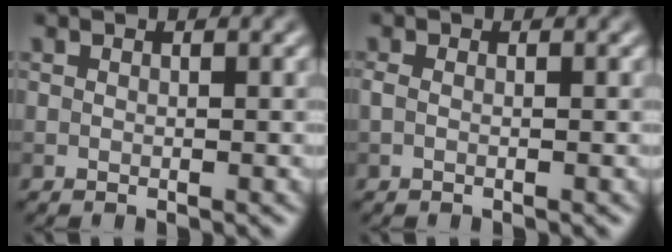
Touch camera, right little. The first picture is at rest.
{"total": 0.6, "force": [-0.2, 0.3, 0.5], "torque": [-0.012, -0.002, -0.005]}